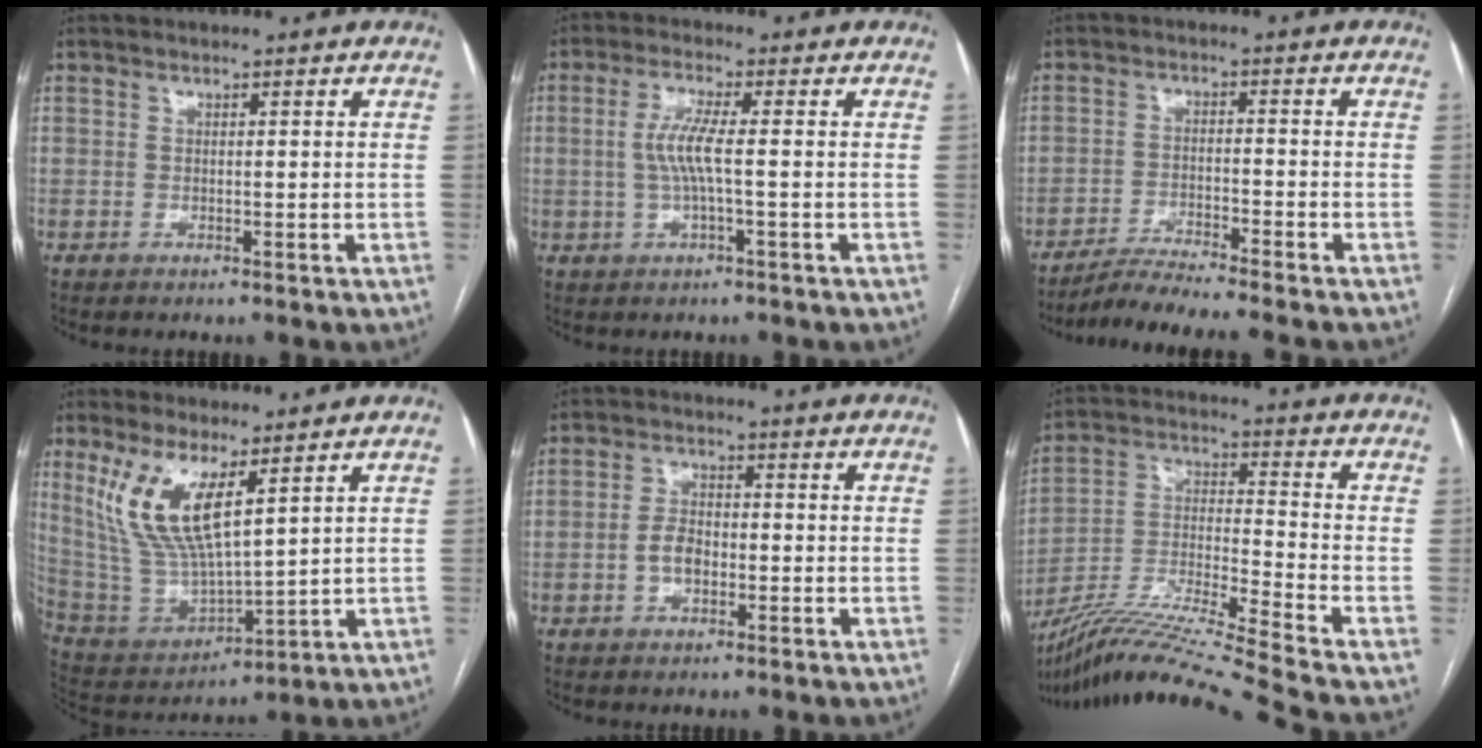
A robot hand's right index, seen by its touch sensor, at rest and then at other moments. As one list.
[{"total": 4.8, "force": [-0.2, 0.1, 4.8], "torque": [-0.102, 0.006, -0.004]}, {"total": 7.7, "force": [-6.9, -1.6, 3.1], "torque": [-0.041, -0.024, -0.118]}, {"total": 12.5, "force": [6.1, 3.4, 10.4], "torque": [-0.227, -0.001, 0.133]}, {"total": 3.9, "force": [-1.1, 2.2, 3.0], "torque": [-0.061, 0.010, -0.020]}, {"total": 19.0, "force": [-16.3, -3.1, 9.4], "torque": [-0.201, -0.020, -0.292]}]